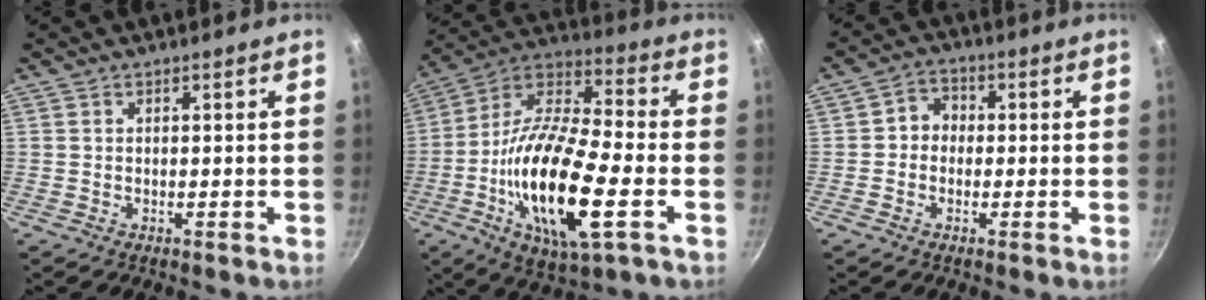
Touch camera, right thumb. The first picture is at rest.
{"total": 23.1, "force": [-5.7, 7.9, 21.0], "torque": [-0.399, 0.019, -0.120]}
{"total": 4.2, "force": [-0.2, 3.8, 1.9], "torque": [-0.006, 0.011, -0.016]}